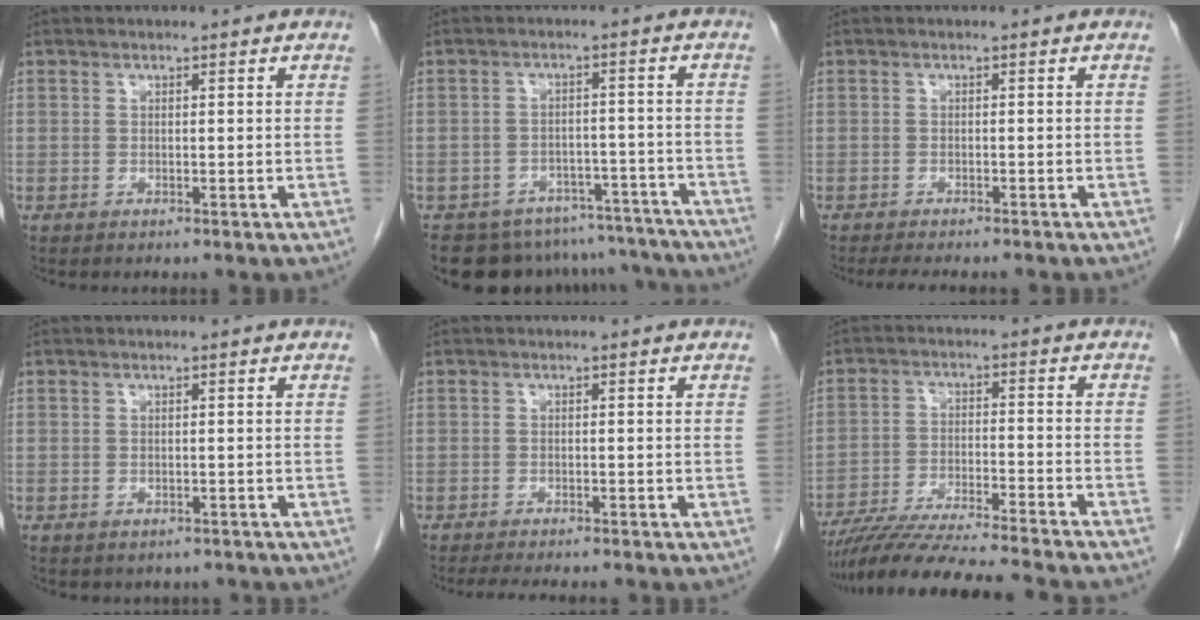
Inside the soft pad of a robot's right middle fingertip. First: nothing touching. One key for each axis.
{"total": 15.8, "fx": -14.3, "fy": 6.3, "fz": 2.6, "tx": -0.037, "ty": 0.023, "tz": -0.169}
{"total": 7.1, "fx": -6.2, "fy": 1.6, "fz": 3.1, "tx": -0.039, "ty": -0.007, "tz": -0.083}
{"total": 2.4, "fx": -1.9, "fy": 1.4, "fz": 0.3, "tx": -0.006, "ty": 0.003, "tz": -0.023}
{"total": 7.0, "fx": -6.2, "fy": 1.2, "fz": 3.2, "tx": -0.040, "ty": -0.009, "tz": -0.086}
{"total": 17.2, "fx": -15.4, "fy": -0.6, "fz": 7.6, "tx": -0.124, "ty": -0.034, "tz": -0.245}